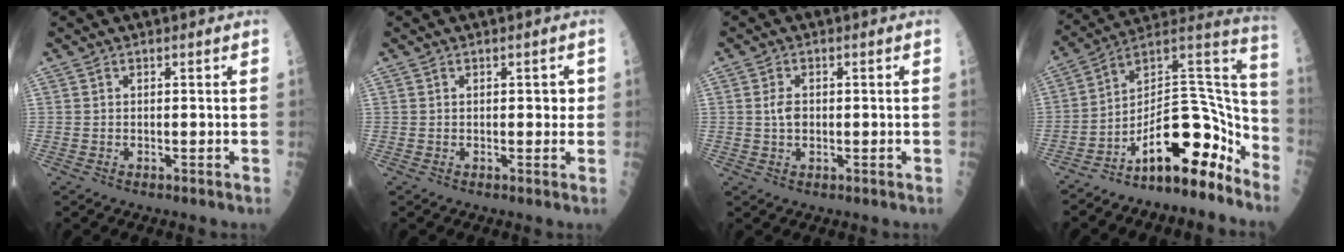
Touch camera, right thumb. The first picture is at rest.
{"total": 1.6, "force": [0.2, 1.0, 1.3], "torque": [0.001, 0.002, -0.001]}
{"total": 2.9, "force": [0.1, 1.8, 2.2], "torque": [-0.037, 0.001, 0.002]}
{"total": 17.5, "force": [-10.9, 6.3, 12.1], "torque": [-0.159, 0.128, -0.176]}